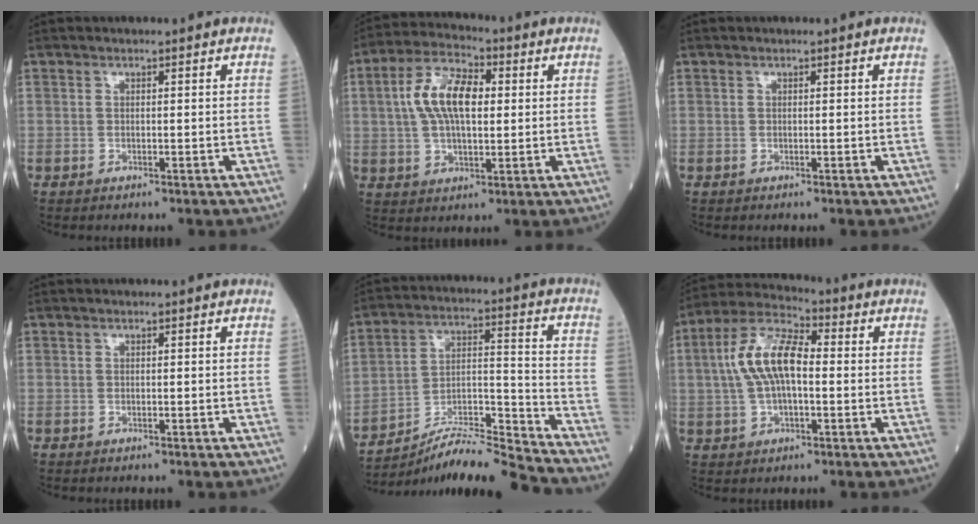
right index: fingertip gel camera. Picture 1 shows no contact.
{"total": 10.5, "force": [1.7, 4.7, 9.2], "torque": [-0.188, 0.022, 0.030]}
{"total": 0.0}
{"total": 0.0}
{"total": 14.3, "force": [-13.6, -1.3, 4.1], "torque": [-0.067, 0.030, -0.240]}
{"total": 10.5, "force": [0.6, 4.4, 9.5], "torque": [-0.205, 0.026, 0.007]}